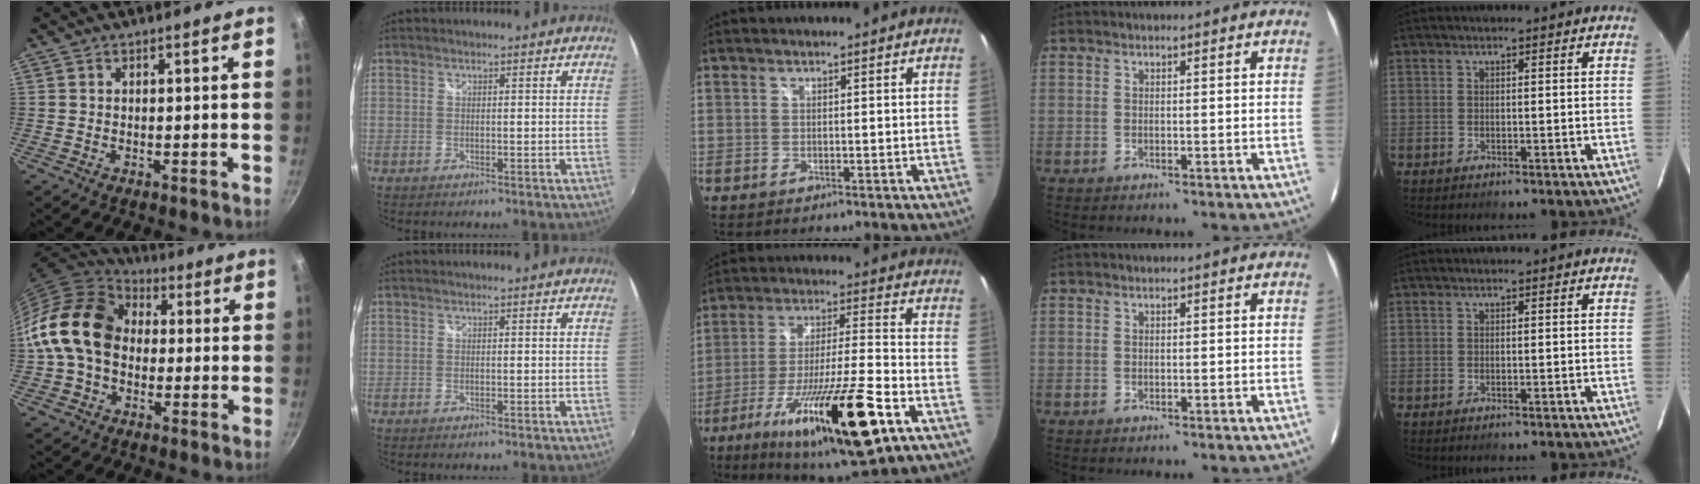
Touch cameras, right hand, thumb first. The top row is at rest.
{"thumb": {"total": 16.9, "force": [0.5, 12.8, 11.0], "torque": [-0.172, 0.034, -0.005]}, "middle": {"total": 23.6, "force": [-11.8, 3.5, 20.1], "torque": [-0.365, -0.048, -0.198]}}